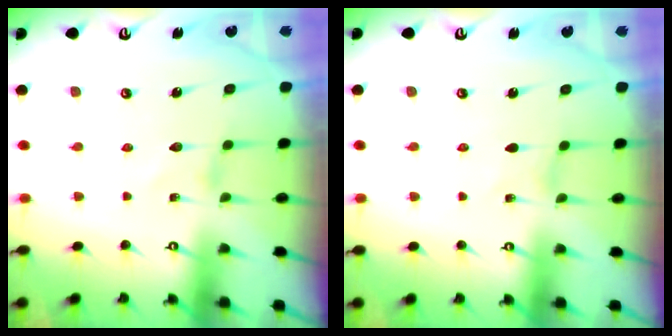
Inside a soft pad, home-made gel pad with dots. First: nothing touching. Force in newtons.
{"total": 0.0}